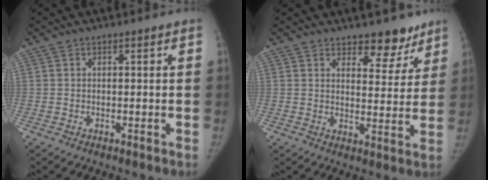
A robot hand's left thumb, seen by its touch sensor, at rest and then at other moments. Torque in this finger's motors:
{"motor_torque": [0.05, -0.02, 0.23, 0.08, 0.00]}